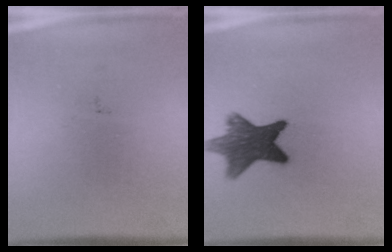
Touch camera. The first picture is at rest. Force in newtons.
{"total": 10.5}